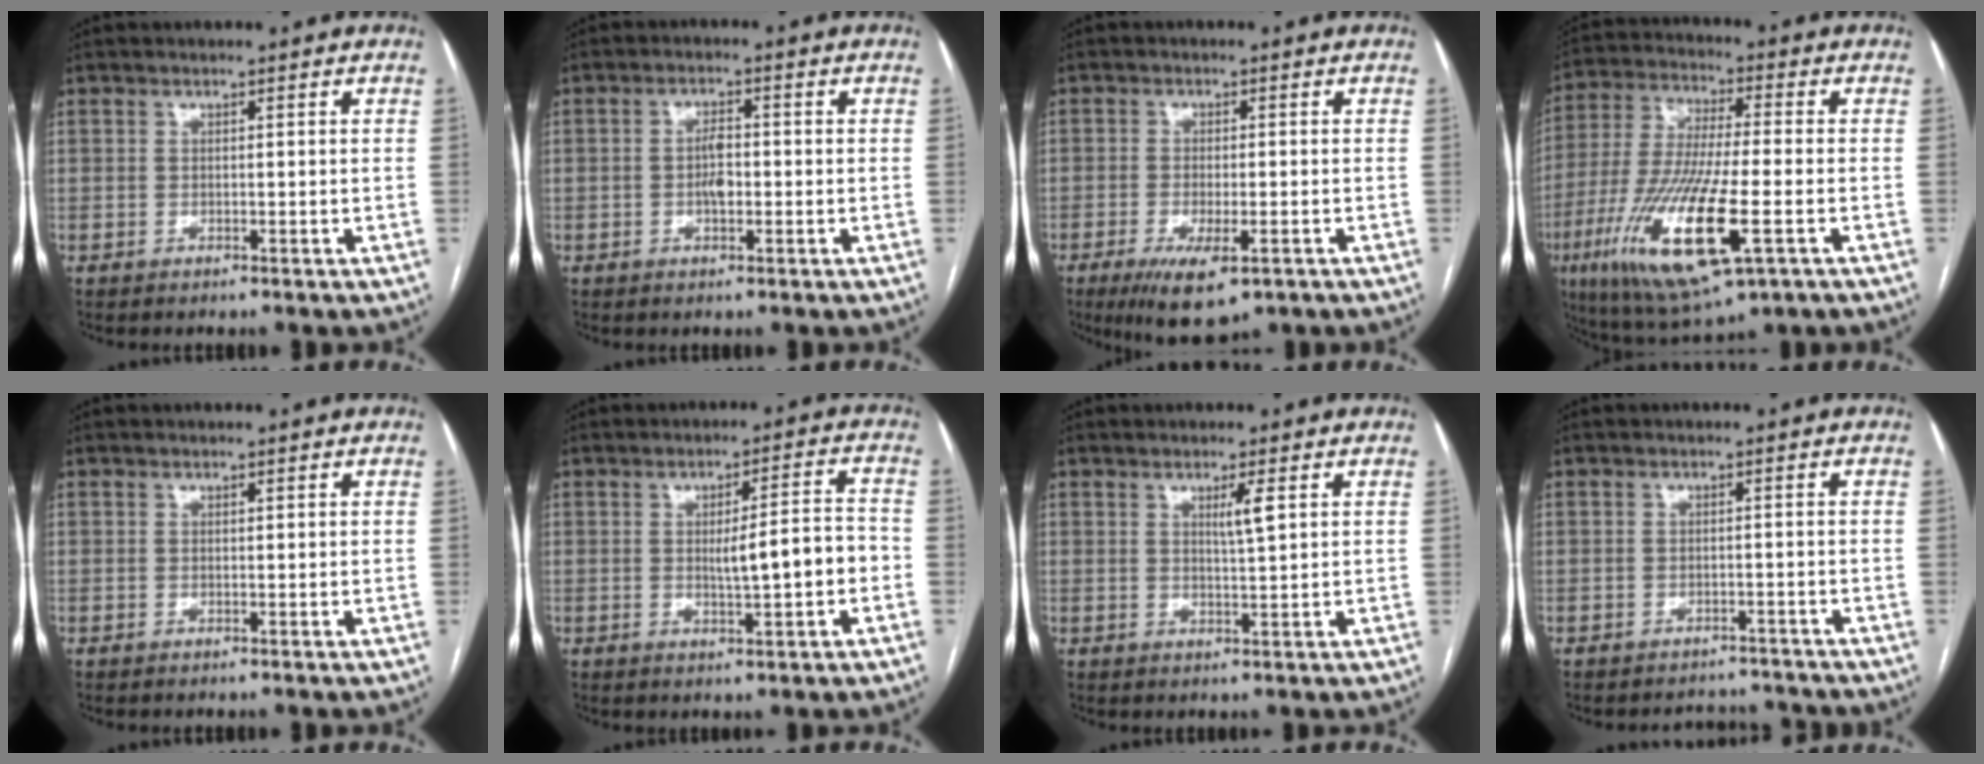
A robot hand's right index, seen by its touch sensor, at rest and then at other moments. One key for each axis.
{"total": 3.1, "fx": -0.5, "fy": 1.2, "fz": 2.8, "tx": -0.050, "ty": 0.004, "tz": -0.009}
{"total": 7.9, "fx": -4.3, "fy": 2.4, "fz": 6.2, "tx": -0.106, "ty": -0.018, "tz": -0.064}
{"total": 18.3, "fx": -6.5, "fy": 3.1, "fz": 16.9, "tx": -0.361, "ty": -0.037, "tz": -0.112}
{"total": 0.0}
{"total": 7.0, "fx": -1.1, "fy": 0.7, "fz": 6.9, "tx": -0.102, "ty": 0.011, "tz": -0.012}
{"total": 2.7, "fx": 1.1, "fy": -0.1, "fz": 2.5, "tx": -0.046, "ty": -0.004, "tz": 0.020}
{"total": 3.9, "fx": -3.7, "fy": 1.0, "fz": -0.8, "tx": 0.013, "ty": 0.007, "tz": -0.047}